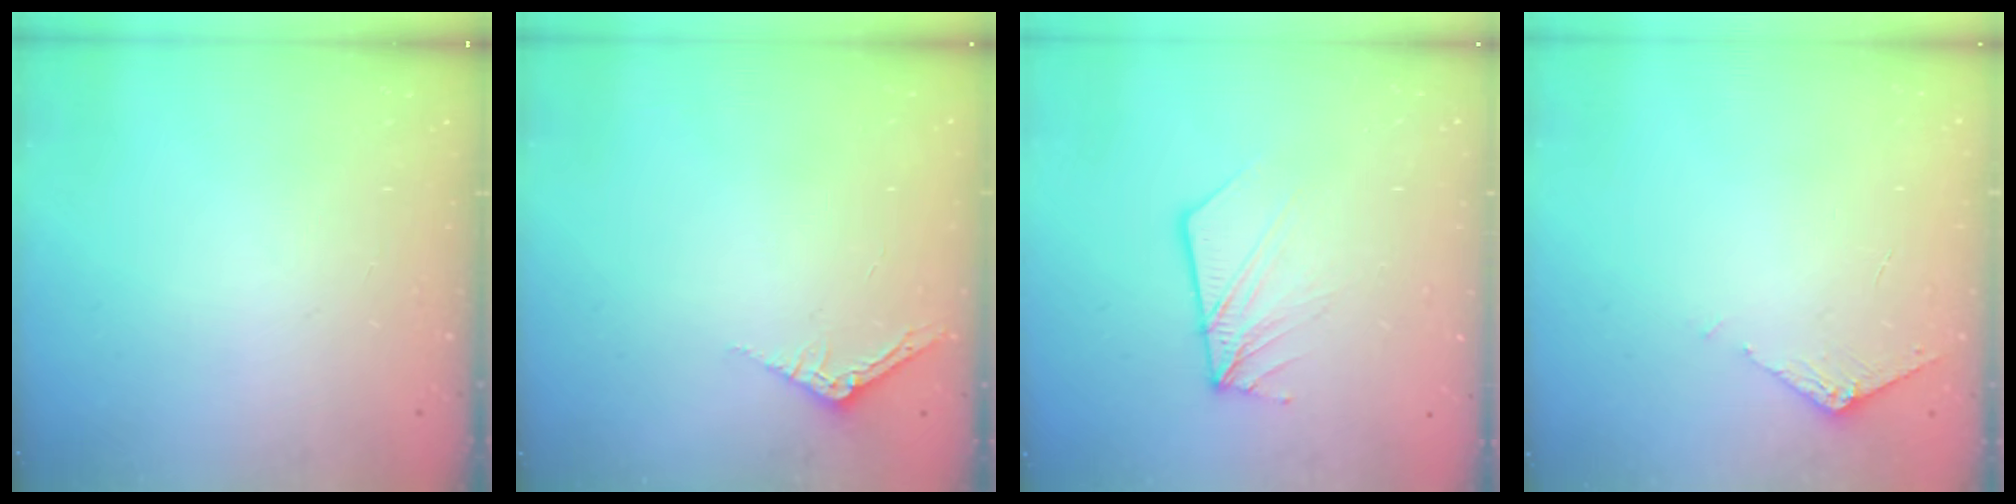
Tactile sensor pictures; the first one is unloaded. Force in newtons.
{"total": 2.5, "press": 2.5, "slide": 0.2}
{"total": 9.3, "press": 9.2, "slide": 1.3}
{"total": 5.9, "press": 5.8, "slide": 0.7}